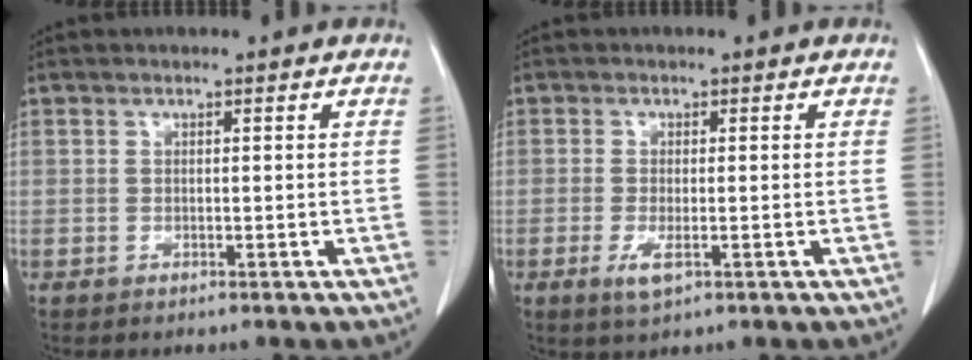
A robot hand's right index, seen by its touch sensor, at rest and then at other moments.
{"total": 2.8, "force": [-1.1, 0.7, 2.5], "torque": [-0.052, -0.008, -0.014]}